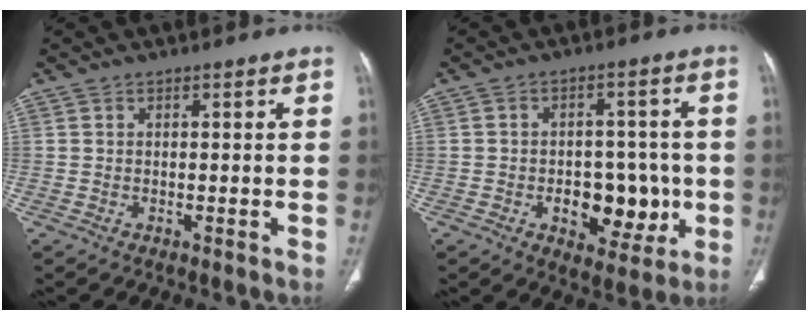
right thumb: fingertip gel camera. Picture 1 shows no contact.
{"total": 11.3, "force": [-2.7, 7.3, 8.2], "torque": [-0.068, 0.019, -0.026]}